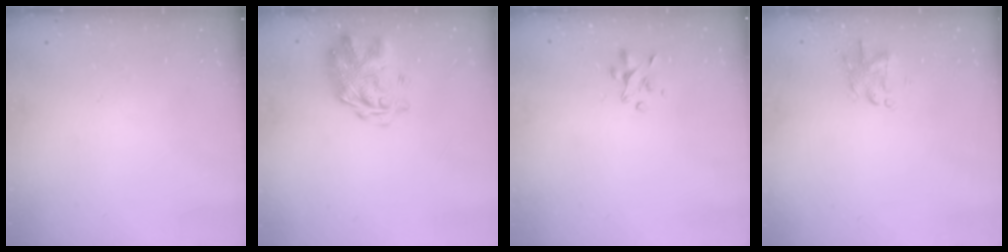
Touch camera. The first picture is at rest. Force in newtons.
{"total": 3.3, "press": 2.9, "slide": 1.5}
{"total": 2.9, "press": 2.8, "slide": 0.9}
{"total": 1.4, "press": 1.3, "slide": 0.5}